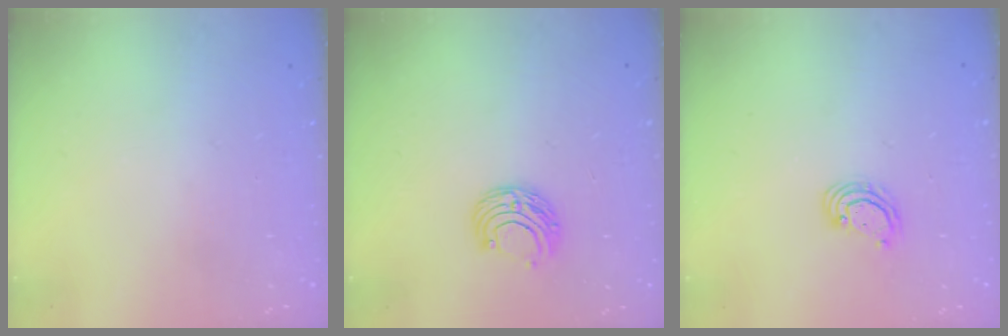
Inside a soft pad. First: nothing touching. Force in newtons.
{"total": 7.6, "press": 7.5, "slide": 0.6}
{"total": 3.0, "press": 2.9, "slide": 0.3}